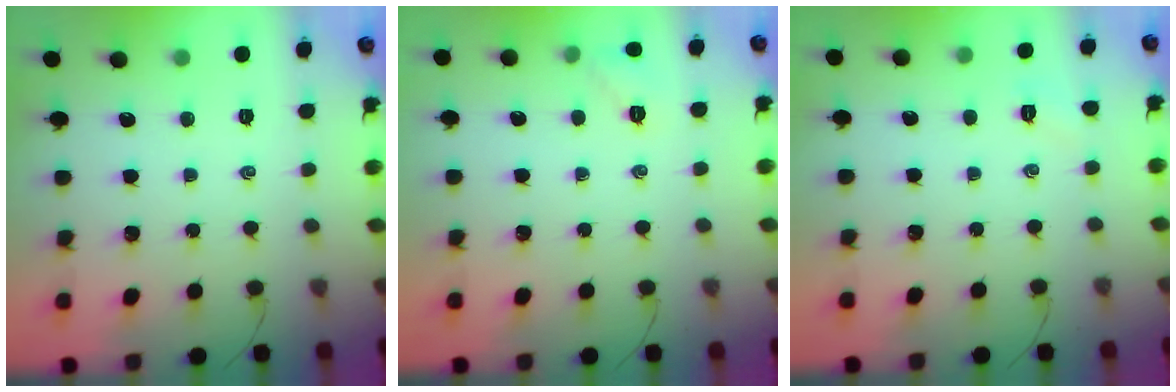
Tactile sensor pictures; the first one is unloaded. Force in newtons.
{"total": 5.5, "press": 5.3, "slide": 1.6}
{"total": 2.7, "press": 2.6, "slide": 0.7}